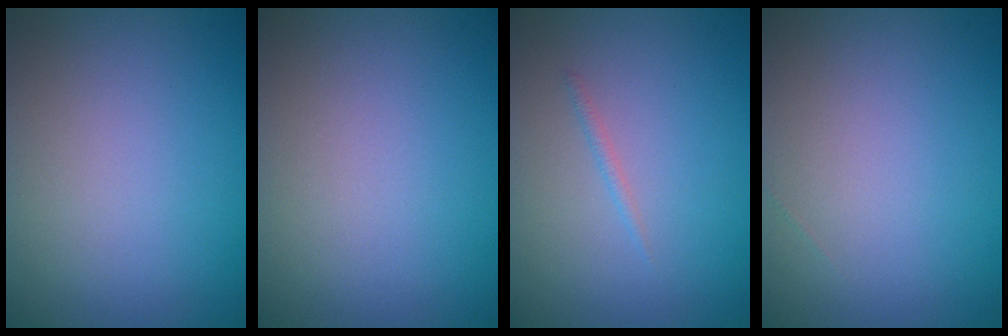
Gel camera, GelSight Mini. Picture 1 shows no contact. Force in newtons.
{"total": 0.0}
{"total": 0.5, "press": 0.5, "slide": 0.1}
{"total": 0.0}